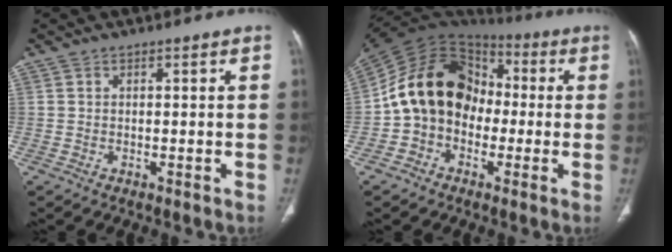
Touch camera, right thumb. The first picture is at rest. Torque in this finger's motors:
{"motor_torque": [-0.51, 1.63, 1.76, -0.32, 0.30]}